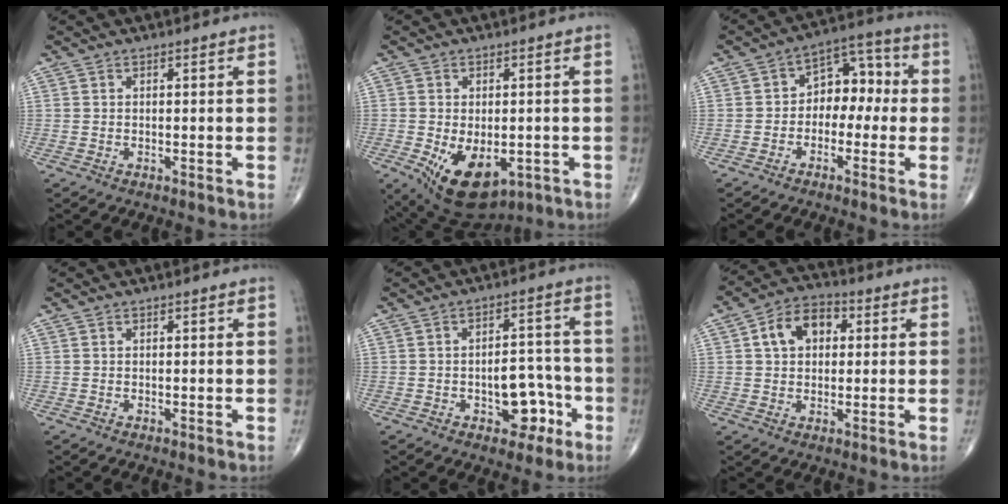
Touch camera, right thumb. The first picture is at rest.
{"total": 12.1, "force": [-4.0, 7.0, 9.0], "torque": [-0.133, -0.007, -0.043]}
{"total": 8.9, "force": [-0.8, 6.3, 6.3], "torque": [-0.052, 0.041, -0.029]}
{"total": 0.0}
{"total": 8.5, "force": [-3.3, 5.2, 5.9], "torque": [-0.044, 0.038, -0.041]}
{"total": 9.0, "force": [2.1, 6.3, 6.1], "torque": [-0.086, 0.016, 0.028]}